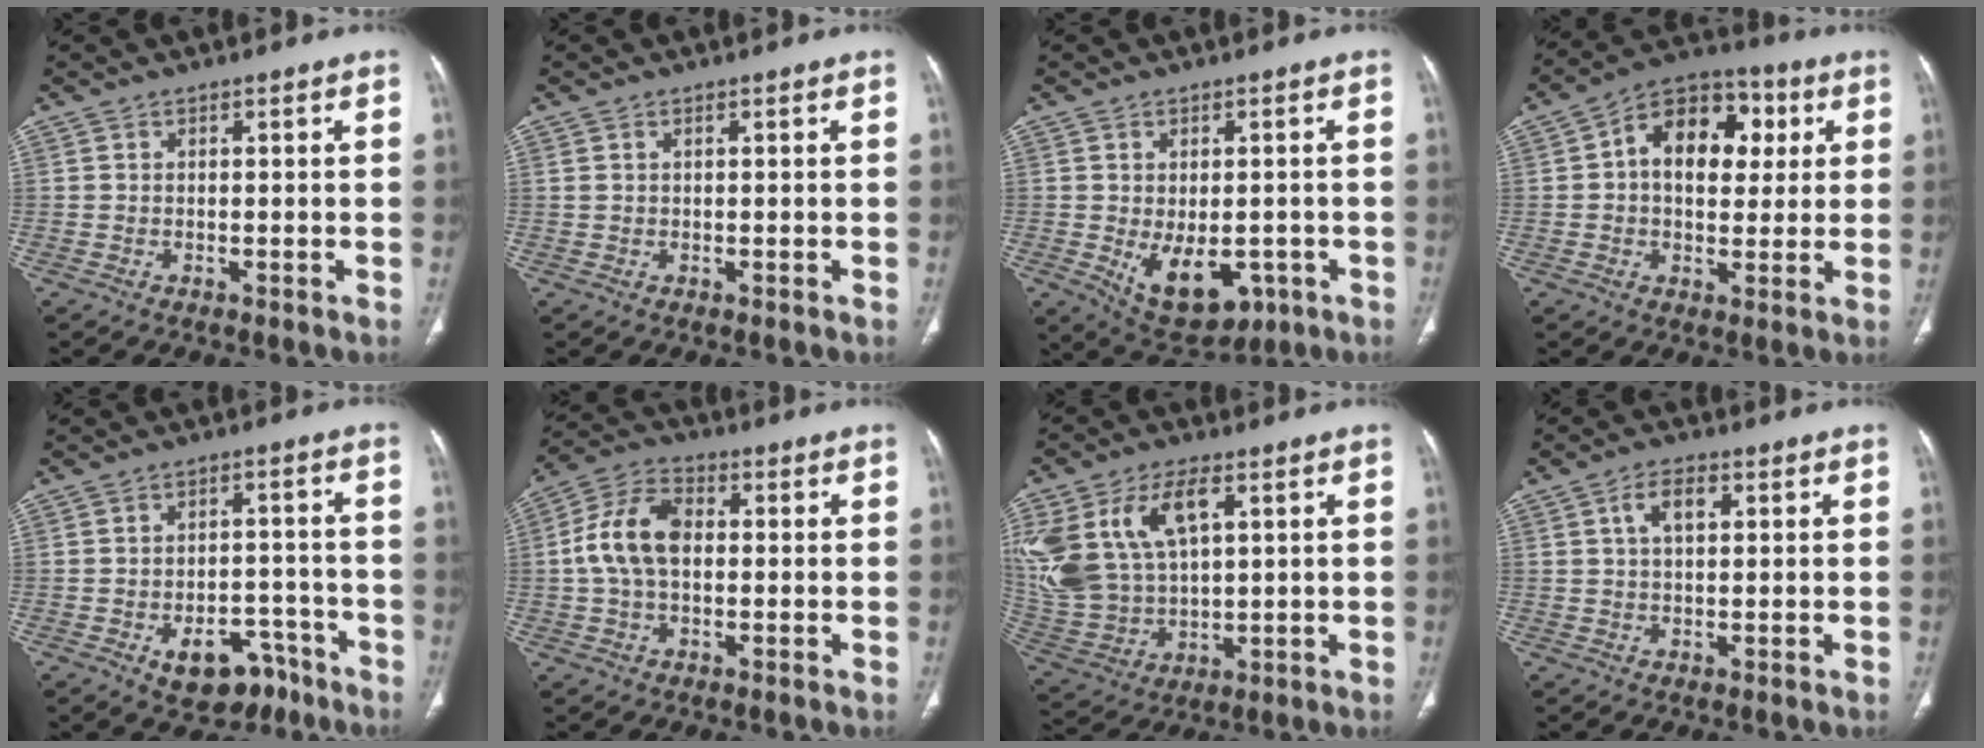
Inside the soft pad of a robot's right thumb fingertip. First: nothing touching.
{"total": 0.7, "force": [0.3, 0.4, 0.5], "torque": [-0.011, 0.008, 0.009]}
{"total": 11.2, "force": [-3.2, 6.7, 8.4], "torque": [-0.108, -0.003, -0.026]}
{"total": 14.7, "force": [3.1, 9.9, 10.5], "torque": [-0.120, 0.018, 0.039]}
{"total": 9.8, "force": [-5.6, 6.2, 5.0], "torque": [-0.045, 0.044, -0.071]}
{"total": 11.0, "force": [0.4, 7.0, 8.4], "torque": [-0.165, 0.027, 0.003]}
{"total": 19.9, "force": [6.7, 11.7, 14.6], "torque": [-0.315, -0.008, 0.140]}
{"total": 4.9, "force": [1.5, 2.6, 3.8], "torque": [-0.068, 0.009, 0.025]}